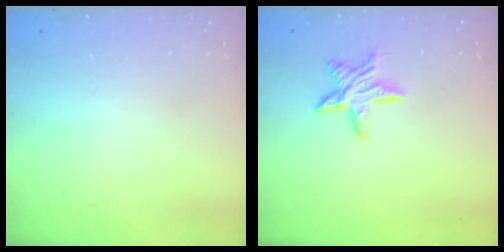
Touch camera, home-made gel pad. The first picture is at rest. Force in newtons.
{"total": 9.4, "press": 9.4, "slide": 0.7}